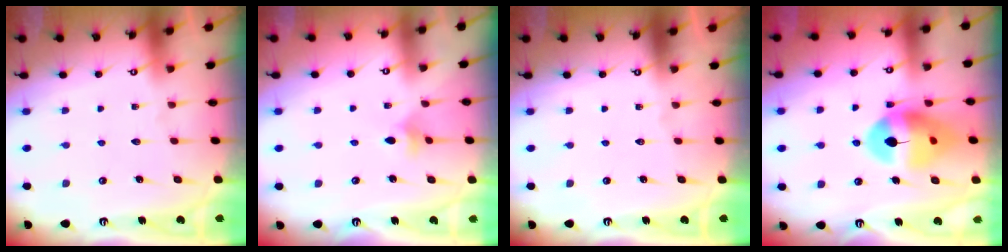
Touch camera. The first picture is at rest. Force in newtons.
{"total": 4.6, "press": 4.5, "slide": 1.0}
{"total": 0.0}
{"total": 13.0, "press": 12.9, "slide": 1.5}